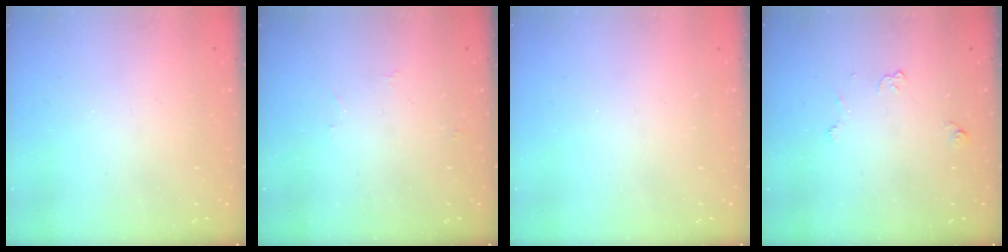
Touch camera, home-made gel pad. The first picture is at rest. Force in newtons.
{"total": 2.9, "press": 2.8, "slide": 0.8}
{"total": 0.0}
{"total": 4.0, "press": 3.9, "slide": 0.6}